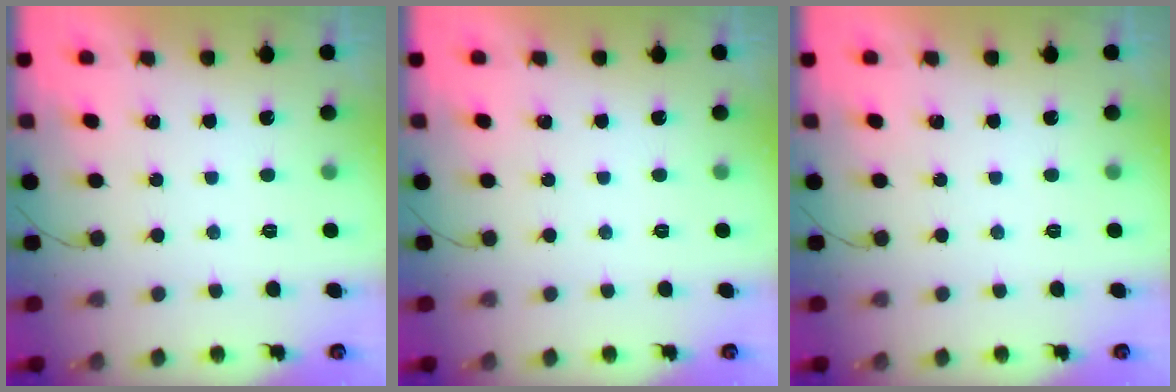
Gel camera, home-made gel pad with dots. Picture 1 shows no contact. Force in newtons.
{"total": 0.0}
{"total": 0.0}